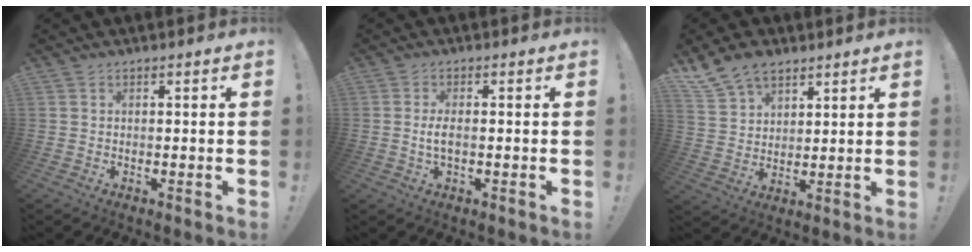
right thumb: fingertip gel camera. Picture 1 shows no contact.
{"total": 3.4, "force": [-0.4, 1.0, 3.2], "torque": [-0.070, -0.001, -0.011]}
{"total": 10.5, "force": [7.7, 6.2, 3.3], "torque": [-0.077, -0.040, 0.157]}